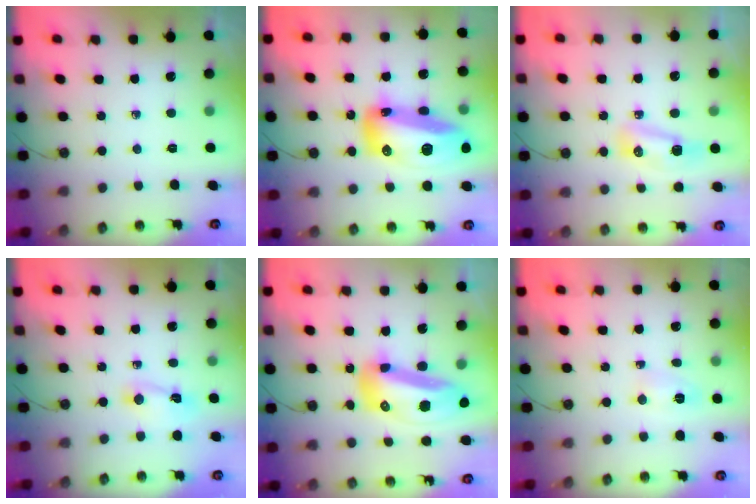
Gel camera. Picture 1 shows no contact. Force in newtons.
{"total": 21.6, "press": 21.4, "slide": 2.6}
{"total": 7.9, "press": 7.7, "slide": 1.6}
{"total": 2.5, "press": 2.5, "slide": 0.3}
{"total": 18.2, "press": 18.1, "slide": 2.1}
{"total": 3.0, "press": 2.8, "slide": 1.1}